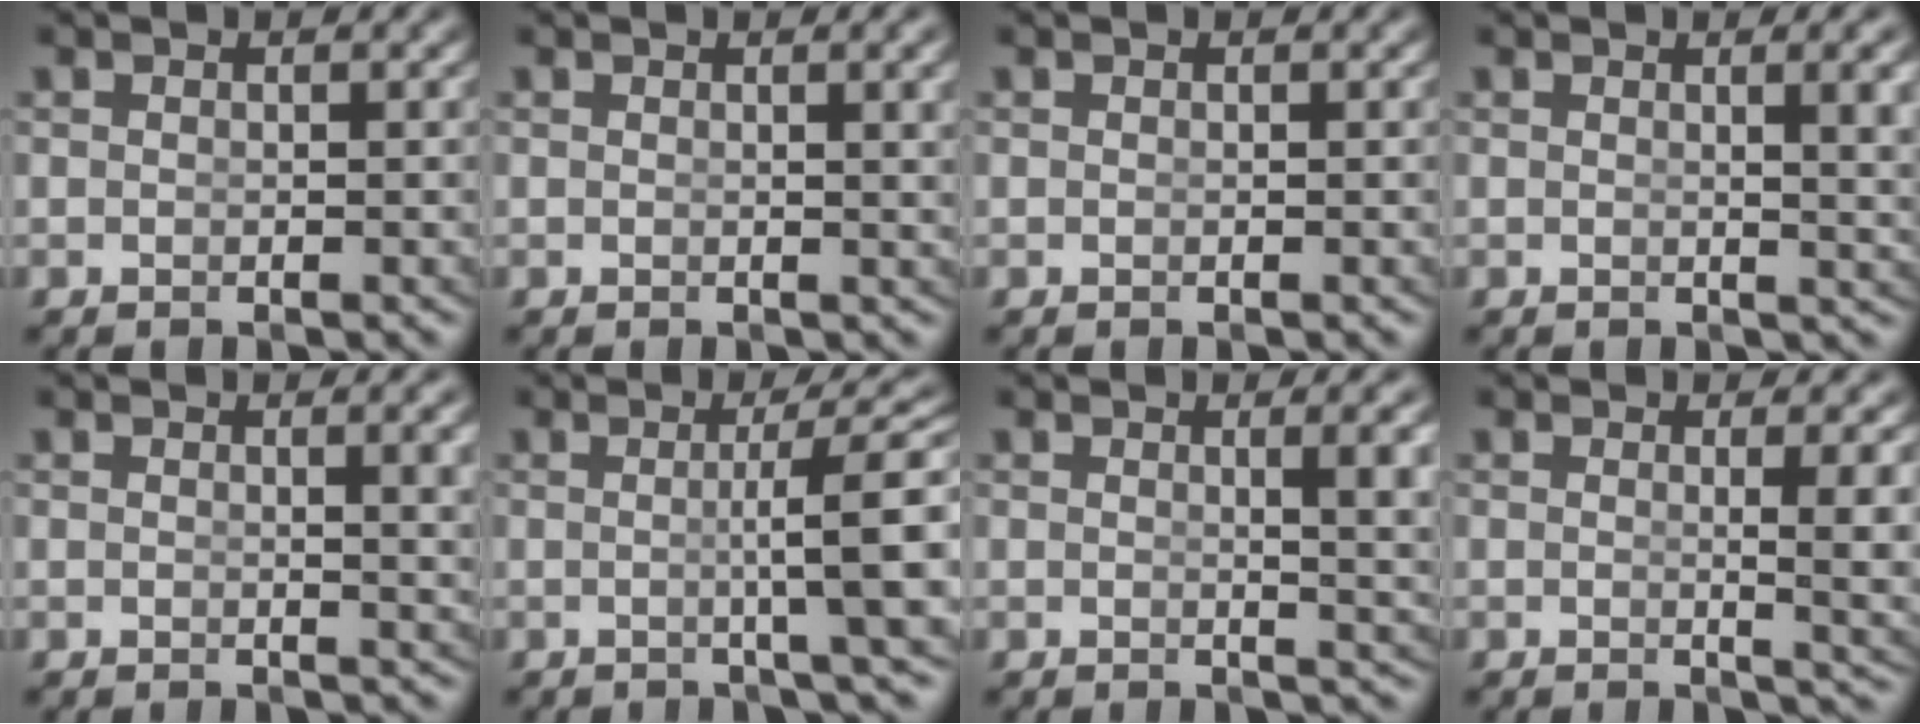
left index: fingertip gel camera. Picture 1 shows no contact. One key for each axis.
{"total": 1.4, "fx": 0.6, "fy": -0.1, "fz": 1.2, "tx": -0.008, "ty": 0.001, "tz": 0.009}
{"total": 0.0}
{"total": 2.6, "fx": 0.9, "fy": -0.1, "fz": 2.4, "tx": -0.021, "ty": -0.005, "tz": 0.016}
{"total": 2.0, "fx": 0.8, "fy": -0.2, "fz": 1.8, "tx": -0.015, "ty": -0.003, "tz": 0.013}
{"total": 5.5, "fx": -0.4, "fy": 0.2, "fz": 5.5, "tx": -0.073, "ty": 0.000, "tz": -0.002}
{"total": 3.3, "fx": 0.9, "fy": 0.1, "fz": 3.2, "tx": -0.033, "ty": -0.006, "tz": 0.019}
{"total": 3.1, "fx": 0.1, "fy": -0.3, "fz": 3.1, "tx": -0.038, "ty": -0.009, "tz": 0.005}